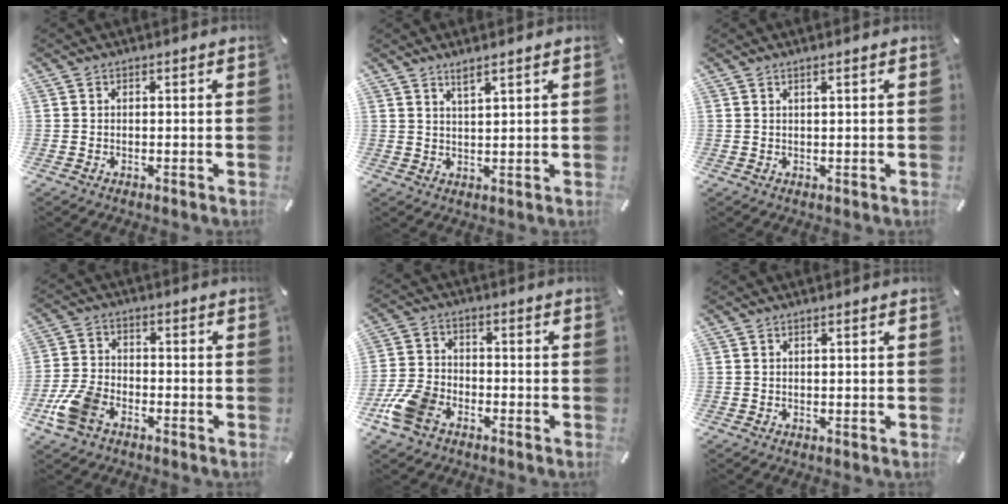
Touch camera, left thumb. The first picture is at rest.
{"total": 3.0, "force": [2.5, -0.2, 1.6], "torque": [-0.036, -0.006, 0.045]}
{"total": 1.3, "force": [0.7, -0.1, 1.1], "torque": [-0.021, -0.001, 0.012]}
{"total": 8.2, "force": [-4.7, 4.9, 4.7], "torque": [-0.107, 0.014, -0.088]}
{"total": 9.1, "force": [-5.3, 5.6, 4.8], "torque": [-0.112, 0.020, -0.101]}
{"total": 0.7, "force": [0.3, 0.0, 0.6], "torque": [-0.009, 0.000, 0.004]}